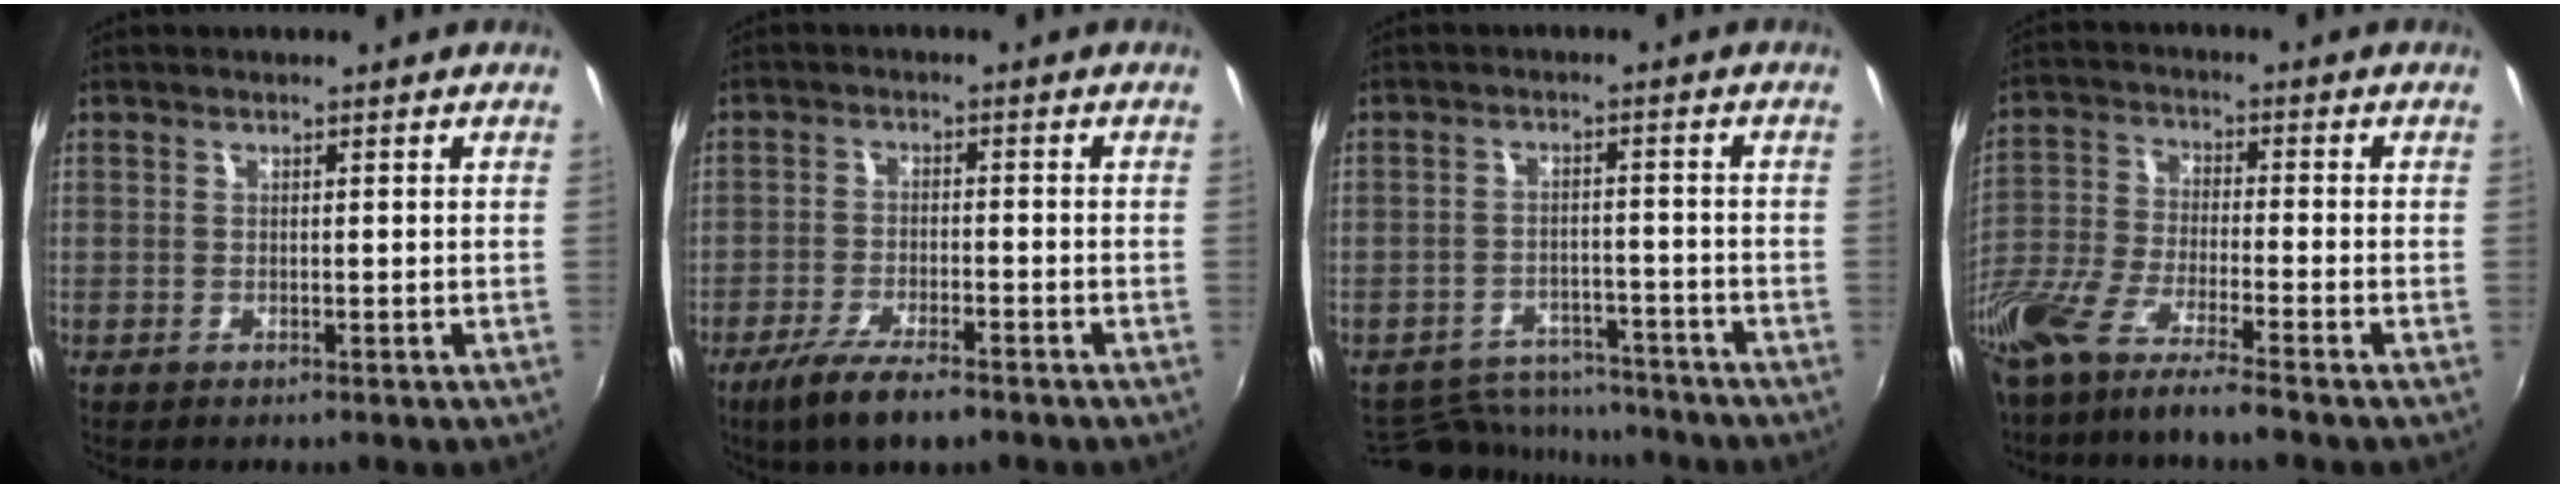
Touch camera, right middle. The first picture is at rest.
{"total": 8.3, "force": [-5.9, 1.8, 5.5], "torque": [-0.133, -0.022, -0.107]}
{"total": 12.2, "force": [-11.0, 4.4, 2.9], "torque": [-0.075, 0.017, -0.152]}
{"total": 12.0, "force": [-9.2, 0.9, 7.6], "torque": [-0.164, -0.034, -0.173]}